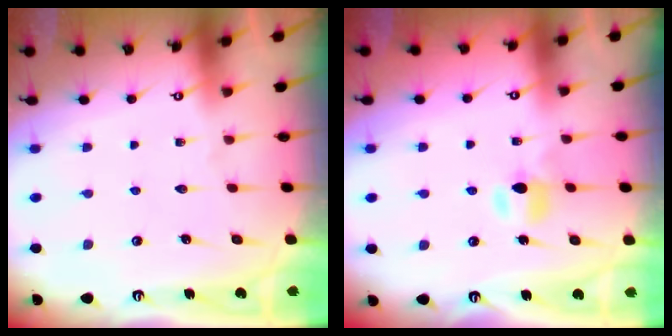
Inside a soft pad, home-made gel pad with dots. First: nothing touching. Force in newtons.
{"total": 5.8, "press": 5.8, "slide": 0.6}